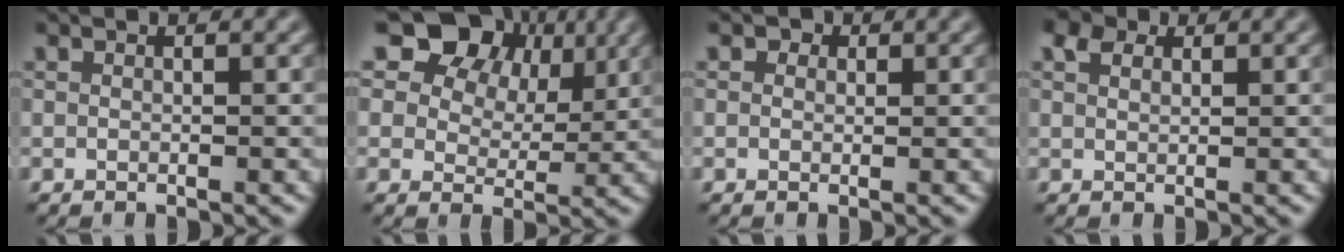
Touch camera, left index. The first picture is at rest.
{"total": 10.3, "force": [6.0, 6.9, 4.8], "torque": [-0.099, 0.009, 0.104]}
{"total": 1.3, "force": [0.7, 0.9, 0.5], "torque": [-0.007, -0.001, 0.001]}
{"total": 2.2, "force": [1.5, 1.2, 1.1], "torque": [-0.025, 0.006, 0.023]}